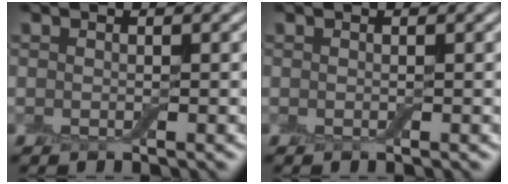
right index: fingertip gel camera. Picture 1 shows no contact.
{"total": 0.0}